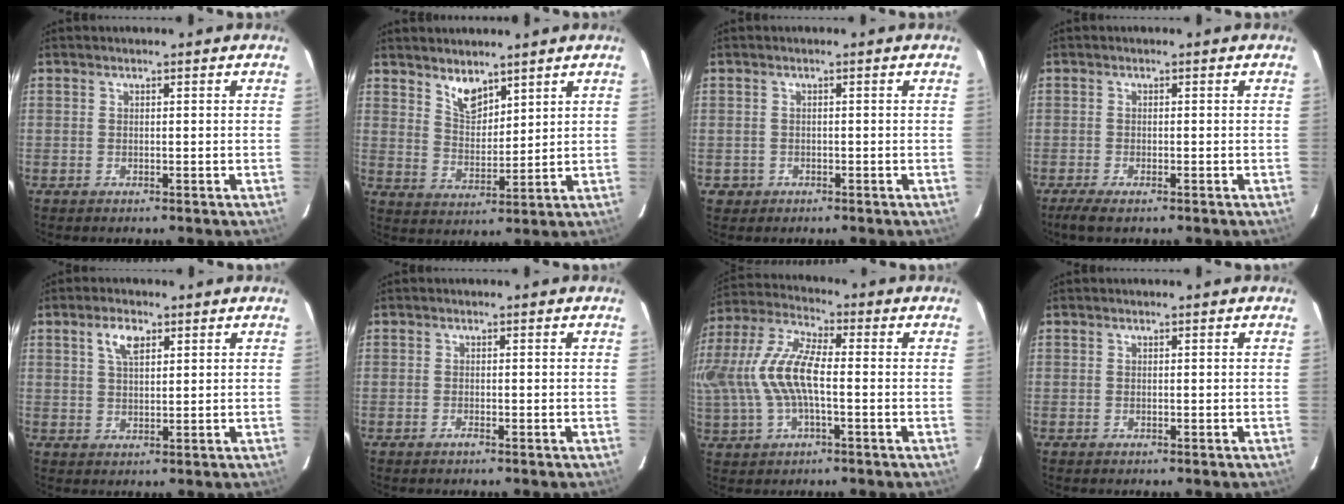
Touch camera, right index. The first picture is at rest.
{"total": 5.9, "force": [4.6, 2.5, 2.7], "torque": [-0.040, 0.000, 0.088]}
{"total": 0.6, "force": [0.1, 0.6, 0.0], "torque": [0.004, 0.003, 0.001]}
{"total": 3.2, "force": [-2.3, 0.5, 2.2], "torque": [-0.050, -0.010, -0.041]}
{"total": 4.3, "force": [2.1, 2.0, 3.2], "torque": [-0.058, 0.010, 0.039]}
{"total": 0.7, "force": [-0.6, 0.2, 0.4], "torque": [-0.009, 0.000, -0.012]}
{"total": 15.4, "force": [-1.0, 6.2, 14.0], "torque": [-0.291, 0.011, -0.020]}
{"total": 0.0}